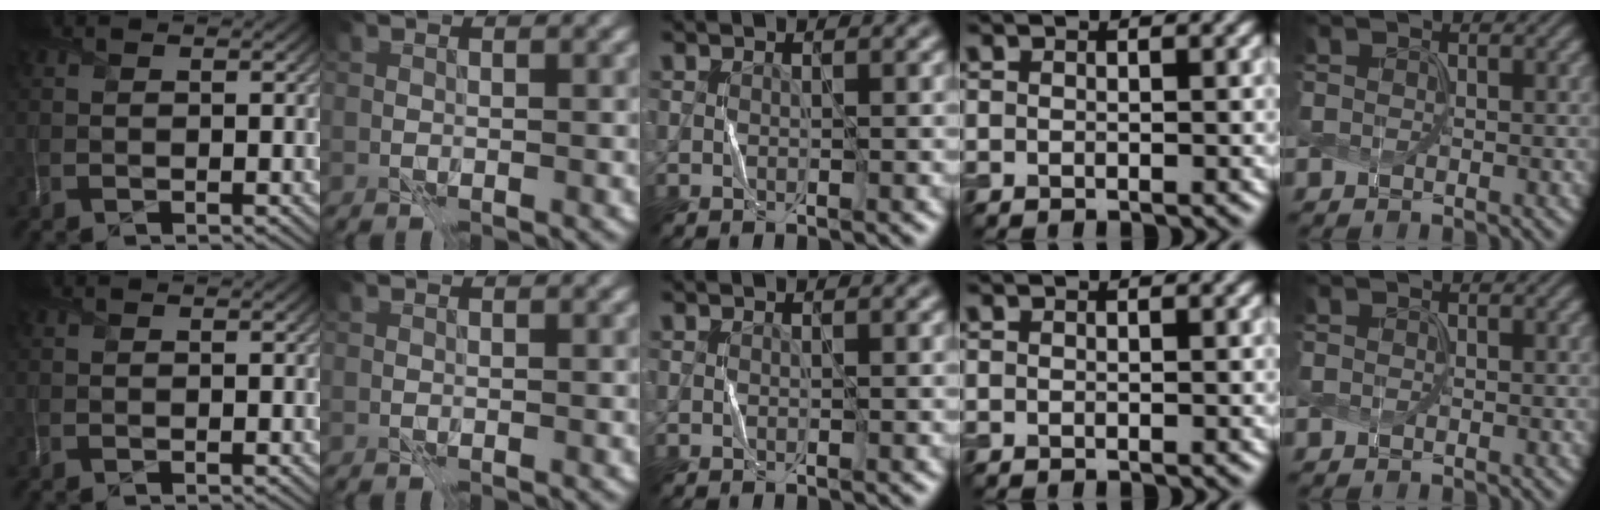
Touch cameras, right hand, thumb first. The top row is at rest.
{}